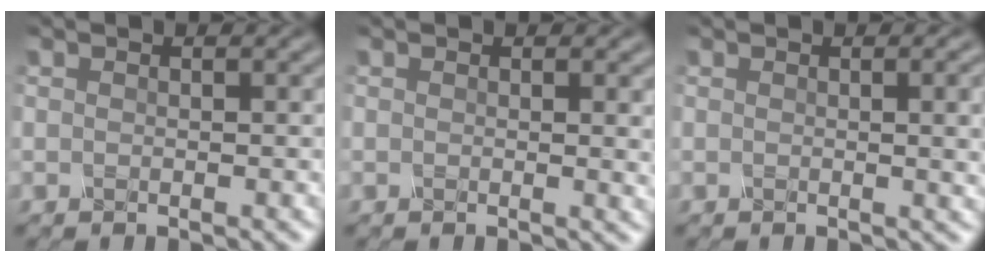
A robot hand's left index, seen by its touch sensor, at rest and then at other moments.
{"total": 1.8, "force": [0.3, 0.6, 1.7], "torque": [-0.013, 0.000, -0.001]}
{"total": 4.3, "force": [0.4, 1.6, 4.0], "torque": [-0.030, 0.008, 0.005]}